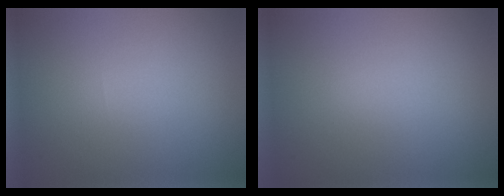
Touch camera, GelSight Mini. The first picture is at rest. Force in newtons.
{"total": 0.0}